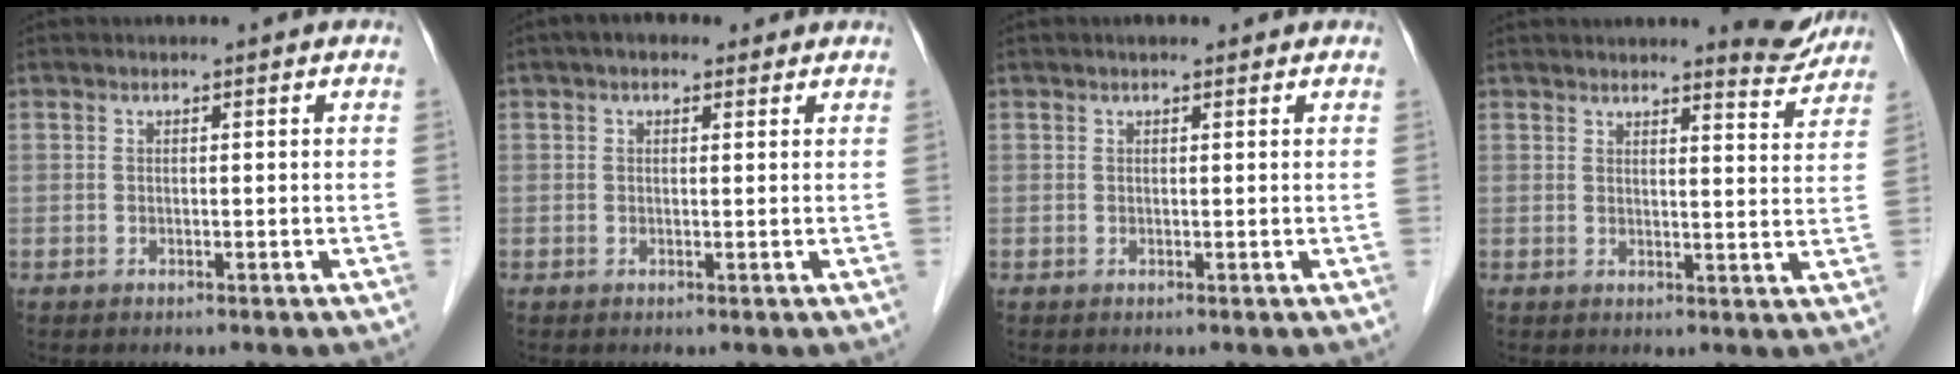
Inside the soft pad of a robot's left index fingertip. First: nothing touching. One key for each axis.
{"total": 3.3, "fx": 2.1, "fy": 1.9, "fz": 1.7, "tx": -0.030, "ty": 0.026, "tz": 0.028}
{"total": 1.8, "fx": 1.4, "fy": 0.6, "fz": 1.0, "tx": -0.016, "ty": 0.013, "tz": 0.017}
{"total": 5.3, "fx": 5.2, "fy": 0.5, "fz": 1.1, "tx": -0.011, "ty": -0.026, "tz": 0.054}